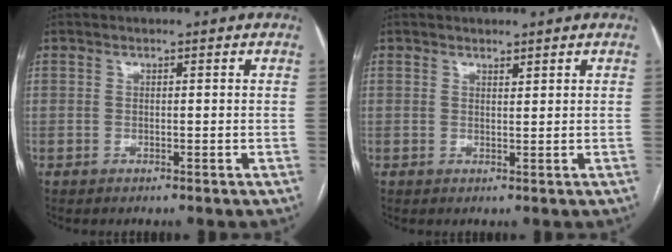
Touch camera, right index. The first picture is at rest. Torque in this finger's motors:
{"motor_torque": [-0.28, 0.35, -0.01, -0.01]}